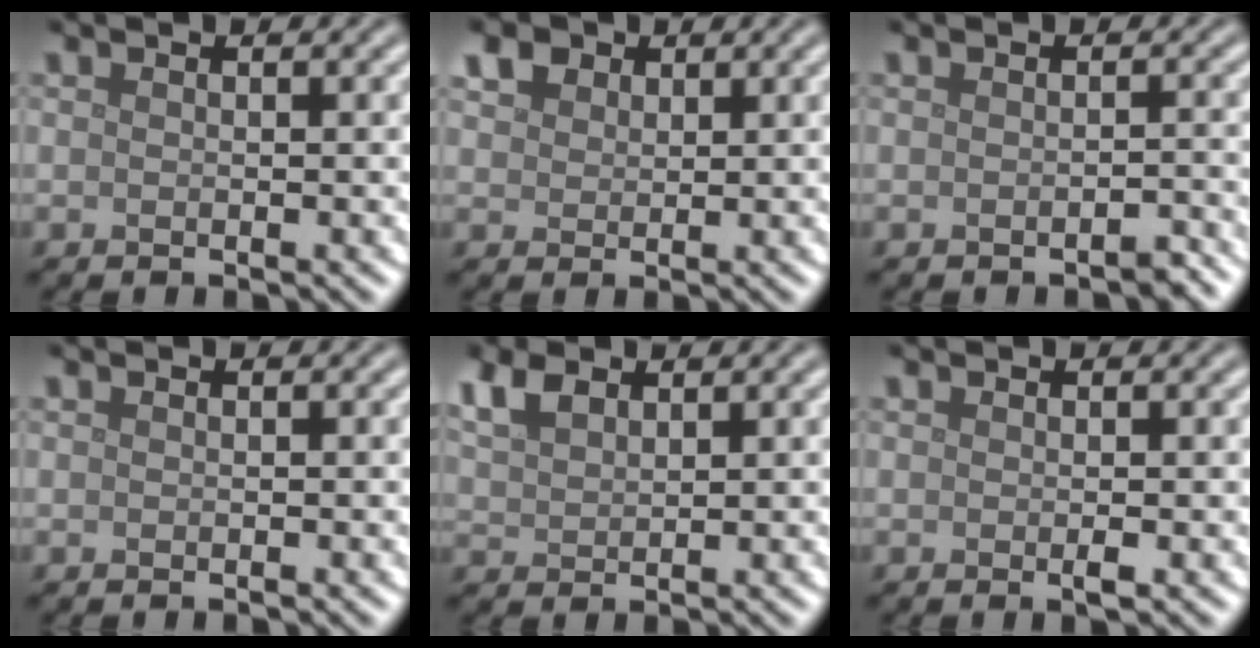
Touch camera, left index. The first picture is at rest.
{"total": 2.6, "force": [1.6, 1.8, 1.0], "torque": [-0.029, 0.008, 0.030]}
{"total": 1.1, "force": [-0.9, 0.2, 0.5], "torque": [-0.008, 0.002, -0.013]}
{"total": 0.0}
{"total": 3.1, "force": [2.1, 1.7, 1.6], "torque": [-0.047, 0.008, 0.048]}
{"total": 0.6, "force": [-0.1, 0.0, 0.6], "torque": [-0.012, -0.002, -0.002]}